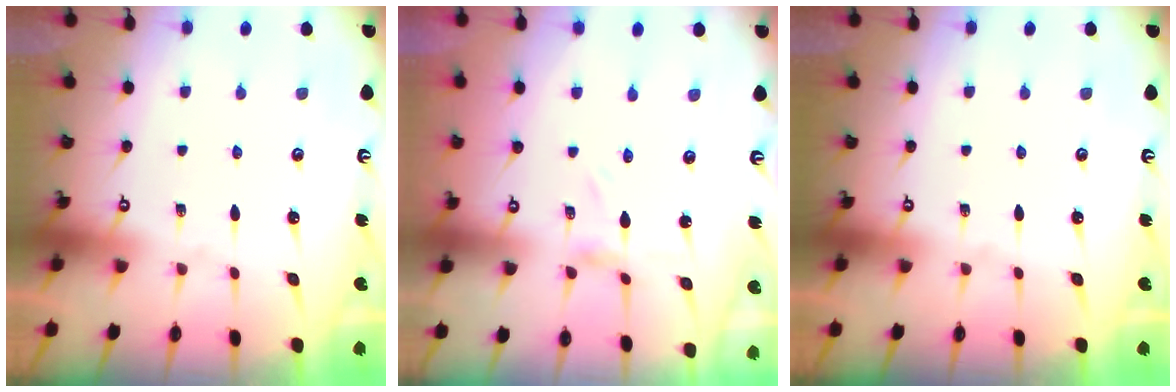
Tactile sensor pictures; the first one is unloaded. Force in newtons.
{"total": 0.6, "press": 0.6, "slide": 0.2}
{"total": 0.0}